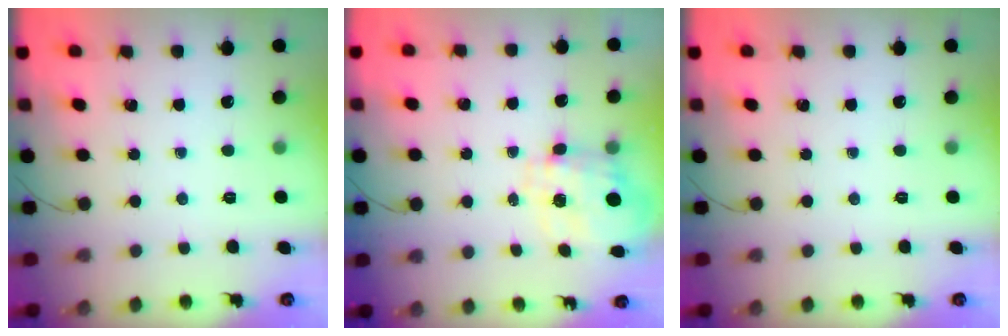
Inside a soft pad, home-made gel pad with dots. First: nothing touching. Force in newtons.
{"total": 3.5, "press": 3.4, "slide": 1.1}
{"total": 0.0}